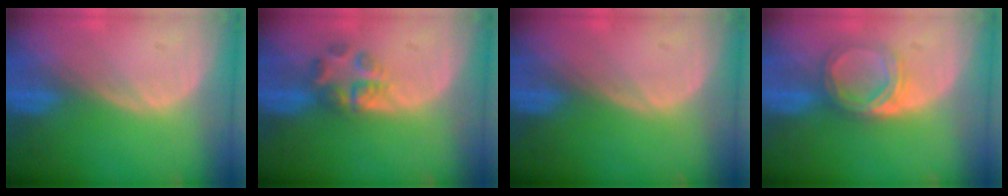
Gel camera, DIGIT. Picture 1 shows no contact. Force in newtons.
{"total": 4.0, "press": 4.0, "slide": 0.8}
{"total": 0.0}
{"total": 5.4, "press": 4.7, "slide": 2.5}